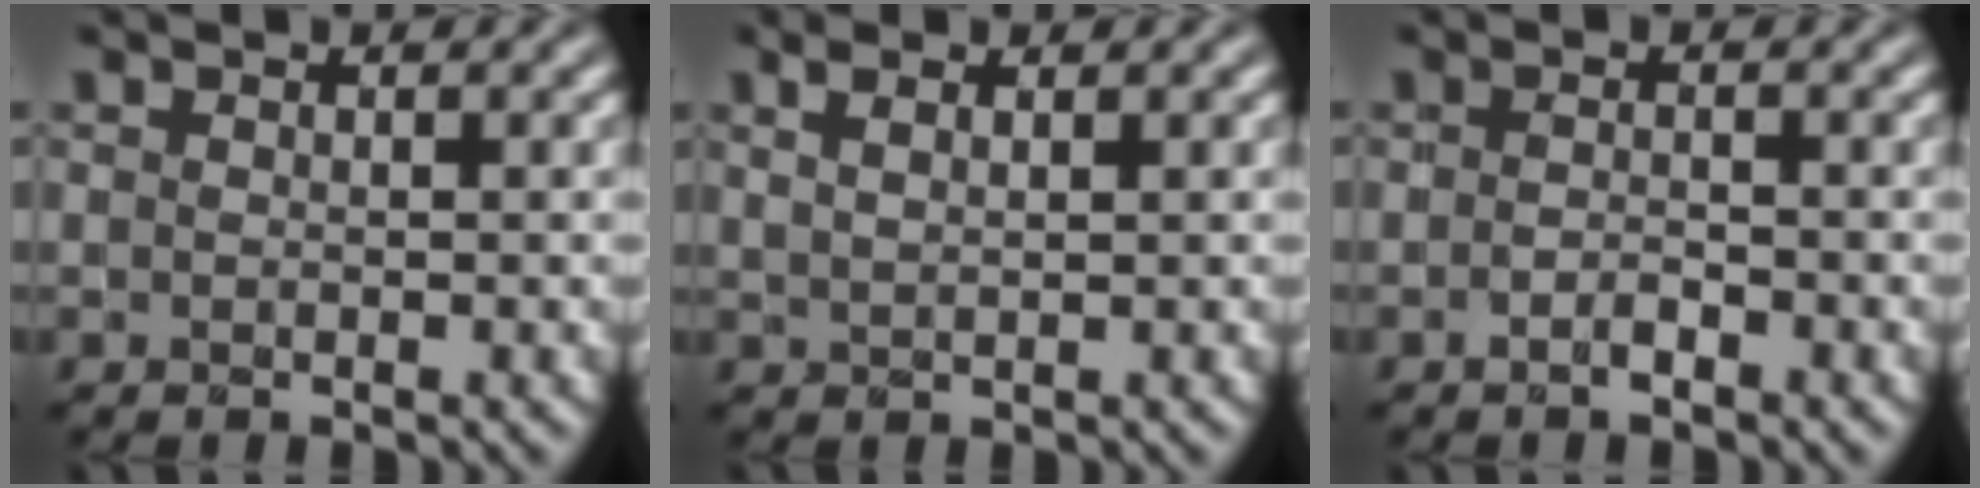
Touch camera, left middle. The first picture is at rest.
{"total": 2.0, "force": [1.2, 0.7, 1.3], "torque": [-0.018, 0.001, 0.018]}
{"total": 1.0, "force": [-0.7, 0.3, 0.7], "torque": [-0.013, 0.000, -0.013]}